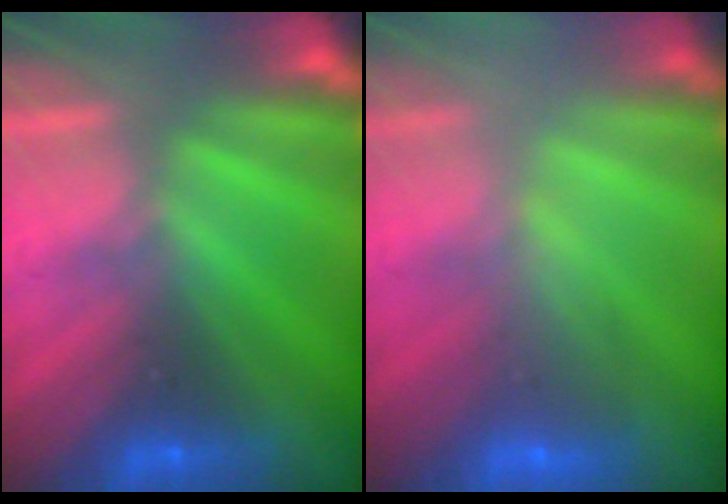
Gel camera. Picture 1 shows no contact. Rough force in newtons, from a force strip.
{"total": 2.3}